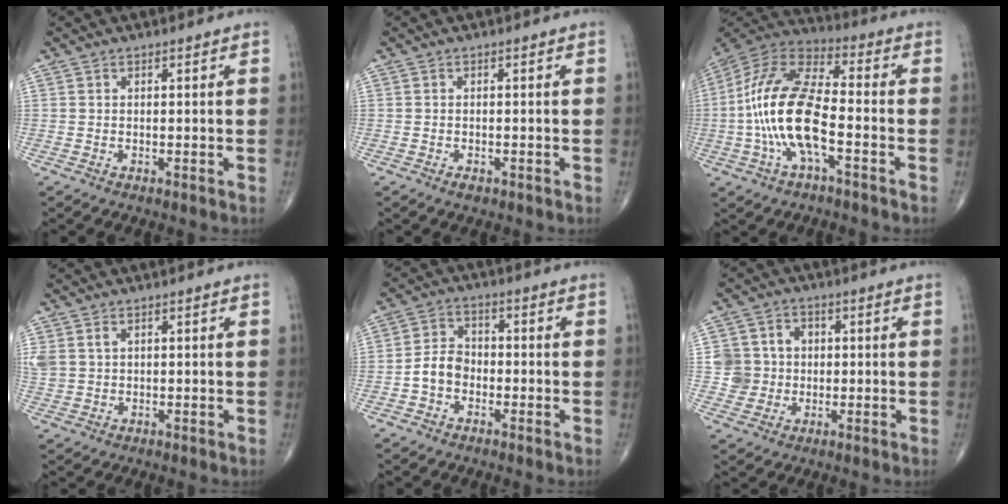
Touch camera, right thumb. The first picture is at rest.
{"total": 1.2, "force": [-0.7, 0.7, 0.7], "torque": [-0.009, 0.003, -0.008]}
{"total": 17.4, "force": [-3.7, 7.0, 15.5], "torque": [-0.324, 0.039, -0.072]}
{"total": 4.5, "force": [1.6, 3.1, 2.7], "torque": [-0.073, 0.010, 0.044]}
{"total": 5.5, "force": [-1.8, 4.2, 3.1], "torque": [-0.045, 0.025, -0.042]}
{"total": 7.4, "force": [0.4, 7.2, 1.6], "torque": [0.004, 0.009, 0.006]}